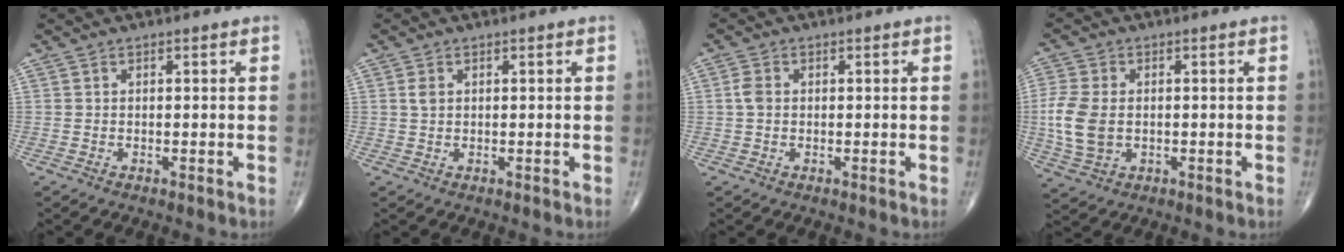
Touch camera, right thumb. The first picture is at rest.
{"total": 1.4, "force": [0.4, 0.9, 1.0], "torque": [-0.019, 0.001, 0.009]}
{"total": 2.2, "force": [0.1, 1.6, 1.5], "torque": [-0.030, 0.004, -0.001]}
{"total": 8.9, "force": [-0.6, 6.1, 6.5], "torque": [-0.148, -0.002, -0.011]}